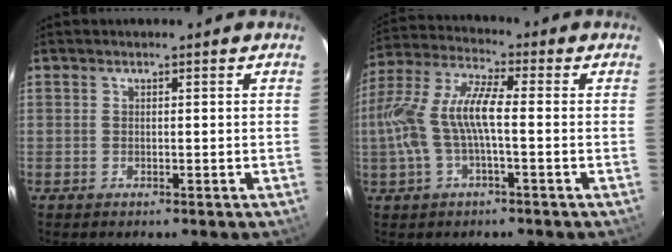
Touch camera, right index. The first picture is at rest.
{"total": 12.5, "force": [-1.4, 3.4, 11.9], "torque": [-0.245, 0.007, -0.026]}